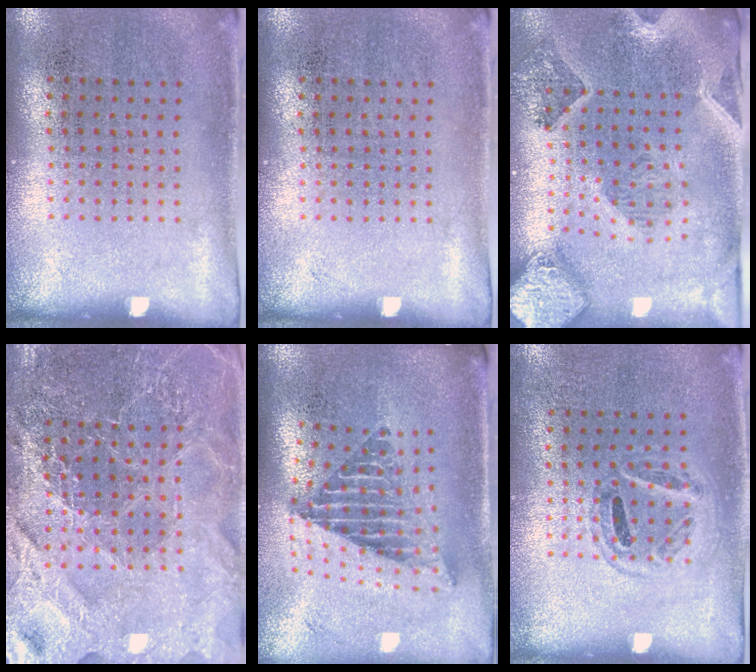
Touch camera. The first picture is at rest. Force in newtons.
{"total": 0.0}
{"total": 2.3, "press": 2.1, "slide": 1.0}
{"total": 5.0, "press": 4.5, "slide": 2.1}
{"total": 2.4, "press": 1.6, "slide": 1.8}
{"total": 1.1, "press": 1.0, "slide": 0.4}